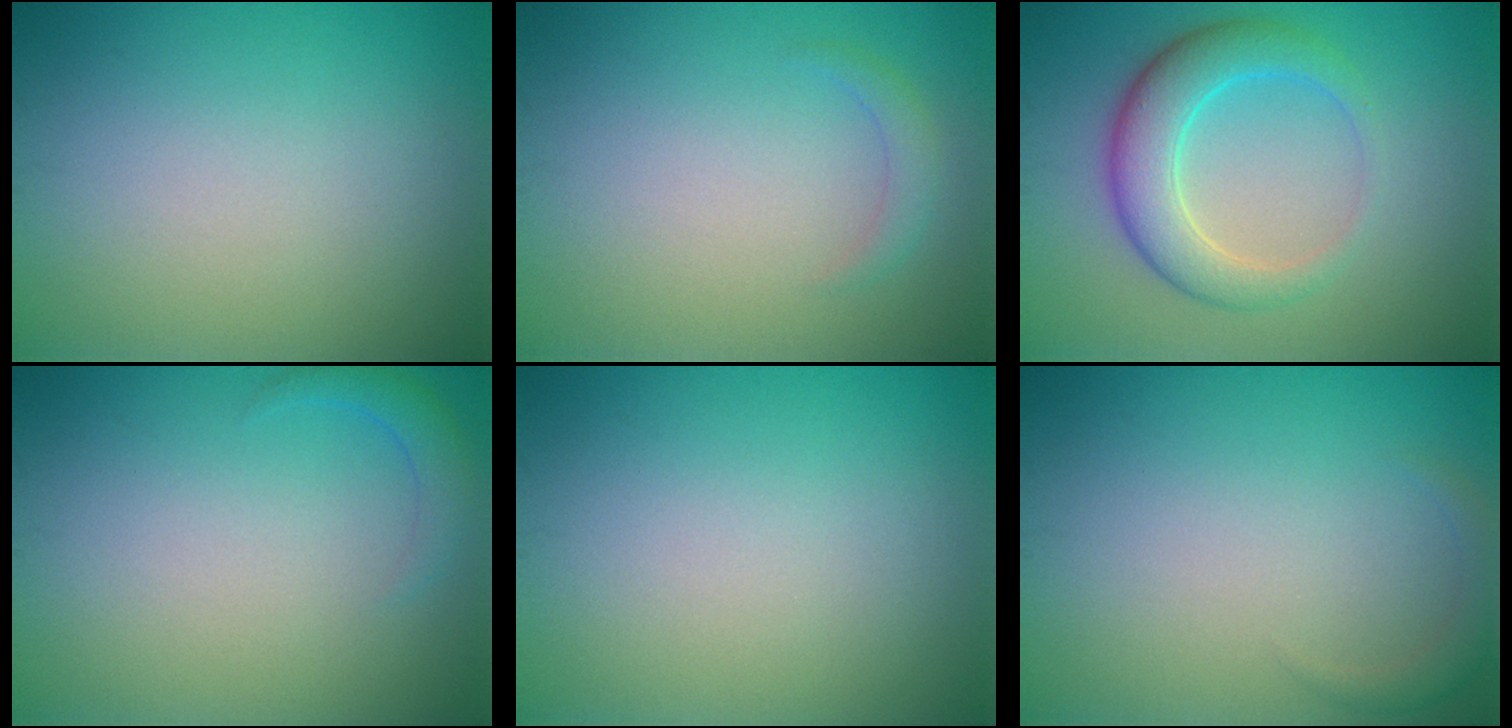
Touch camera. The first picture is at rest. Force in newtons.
{"total": 1.3, "press": 1.3, "slide": 0.1}
{"total": 5.1, "press": 5.1, "slide": 0.2}
{"total": 1.6, "press": 1.6, "slide": 0.2}
{"total": 0.0}
{"total": 1.4, "press": 1.4, "slide": 0.1}